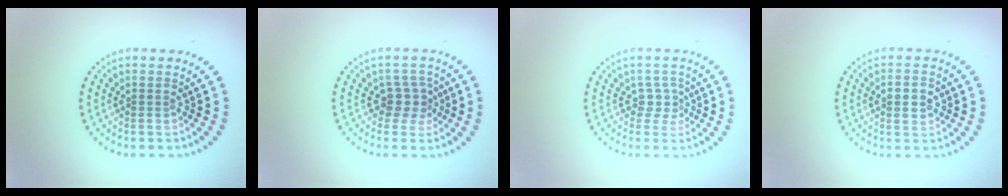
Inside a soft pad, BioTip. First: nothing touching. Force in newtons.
{"total": 2.4, "press": 1.9, "slide": 1.4}
{"total": 1.6, "press": 1.2, "slide": 1.1}
{"total": 3.0, "press": 3.0, "slide": 0.1}